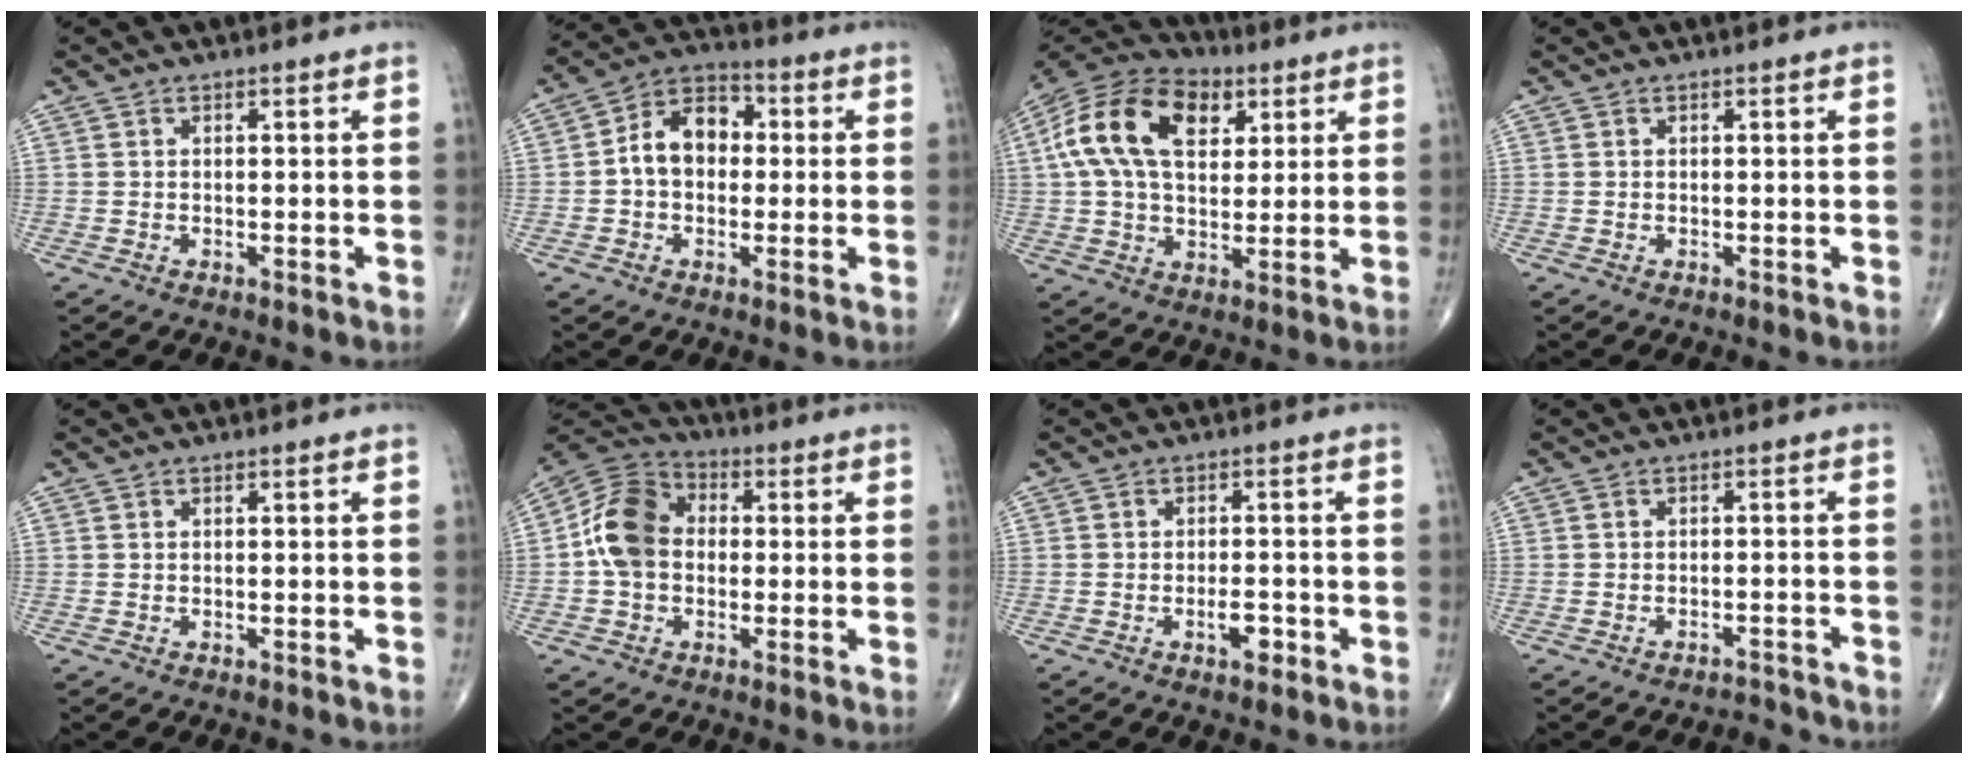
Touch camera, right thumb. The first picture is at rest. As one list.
[{"total": 8.5, "force": [0.2, 6.0, 6.0], "torque": [-0.087, 0.028, -0.008]}, {"total": 19.1, "force": [5.9, 11.9, 13.8], "torque": [-0.245, 0.008, 0.093]}, {"total": 0.0}, {"total": 0.0}, {"total": 11.1, "force": [-0.1, 8.5, 7.2], "torque": [-0.127, 0.032, -0.015]}, {"total": 3.3, "force": [-1.5, 1.5, 2.6], "torque": [-0.031, 0.007, -0.025]}, {"total": 3.1, "force": [-3.0, 0.6, -0.4], "torque": [0.000, 0.024, -0.041]}]